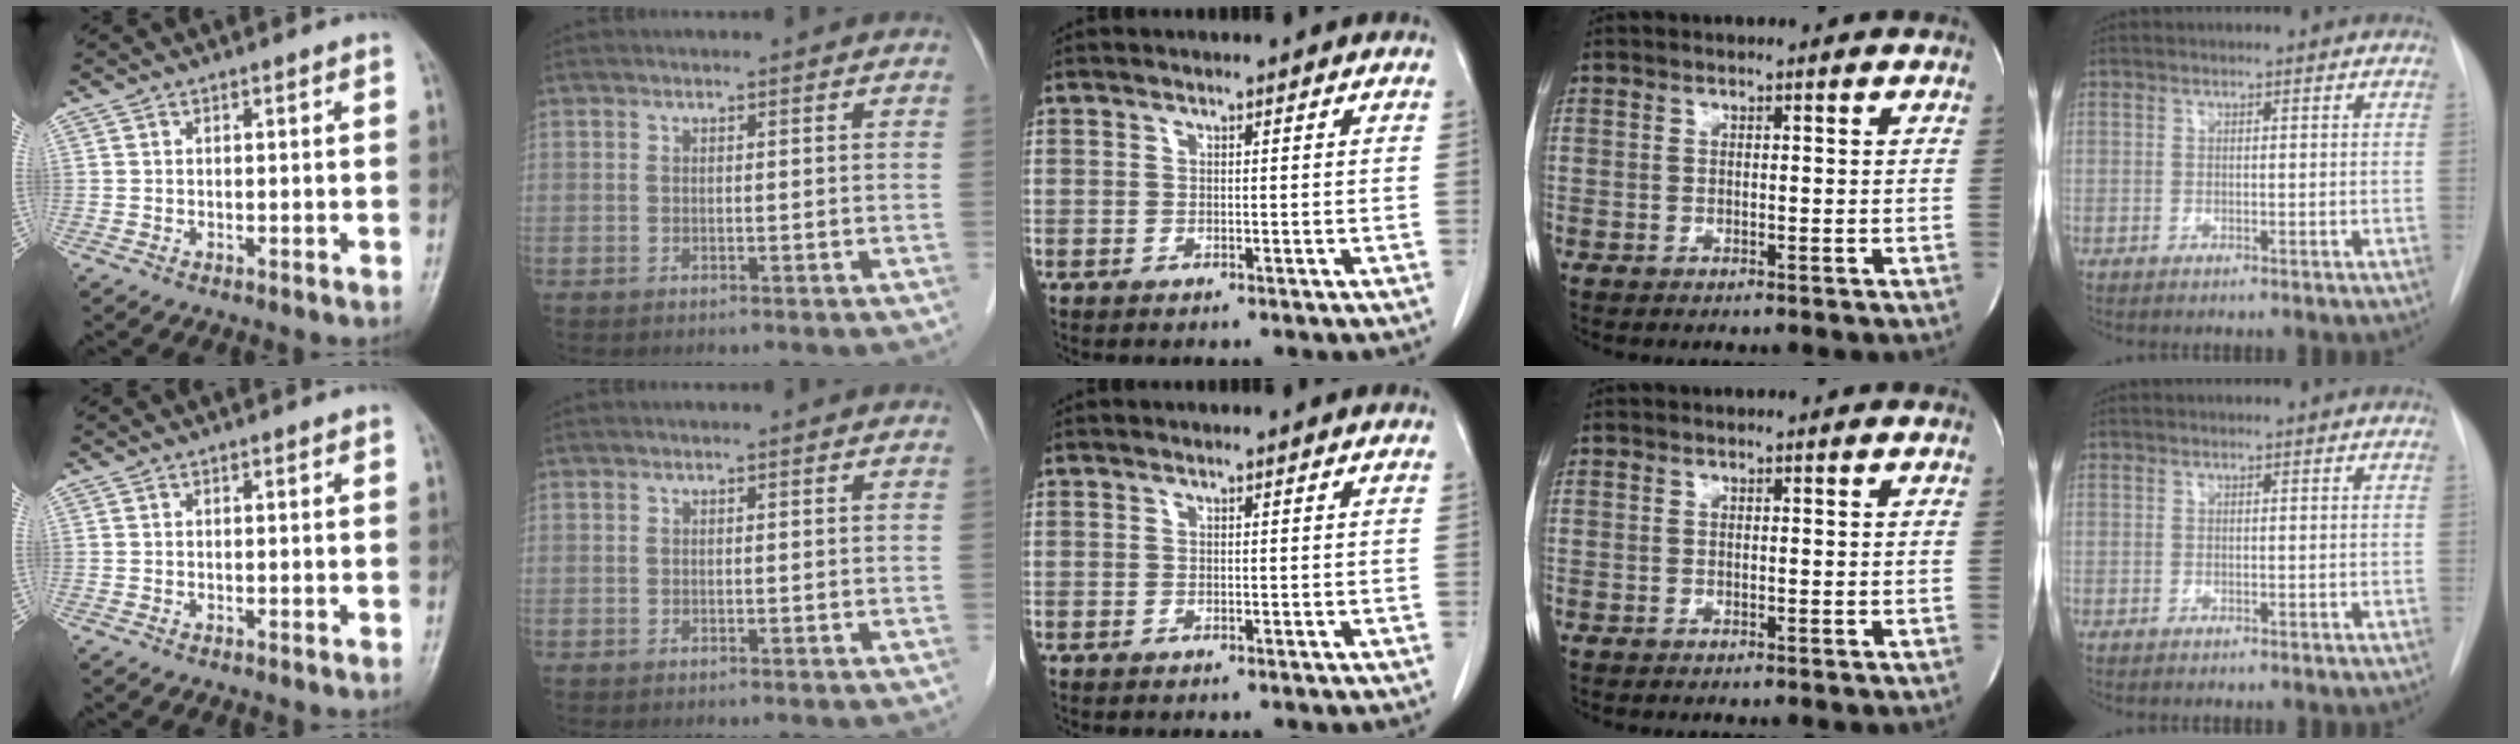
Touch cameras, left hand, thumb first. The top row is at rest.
{}